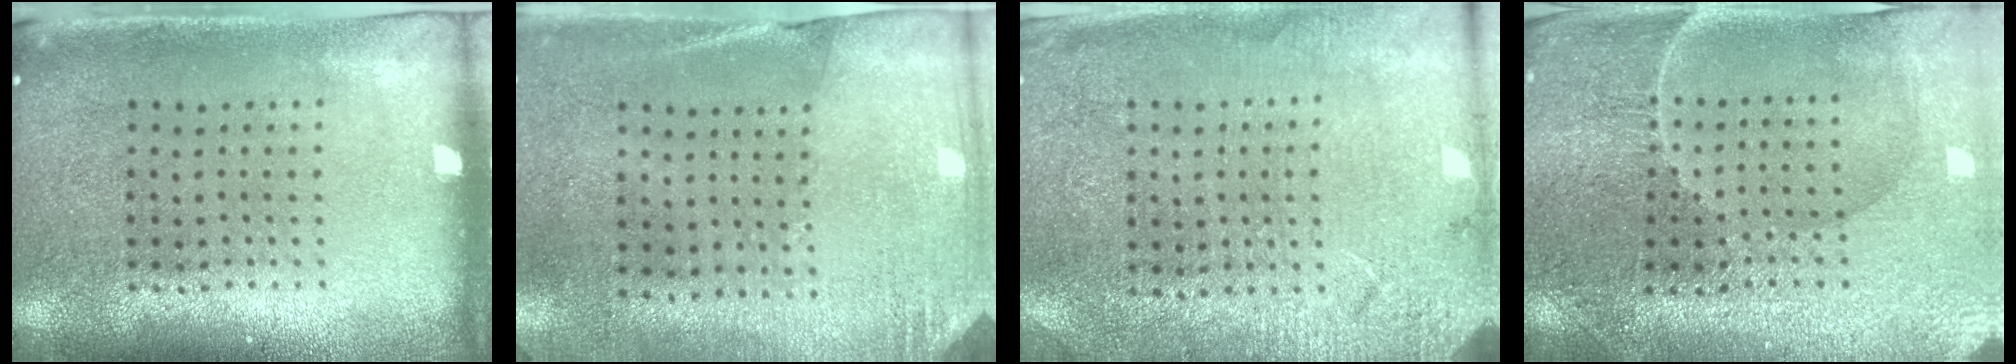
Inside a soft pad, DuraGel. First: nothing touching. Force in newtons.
{"total": 2.6, "press": 2.3, "slide": 1.2}
{"total": 2.6, "press": 2.6, "slide": 0.2}
{"total": 1.9, "press": 1.9, "slide": 0.2}